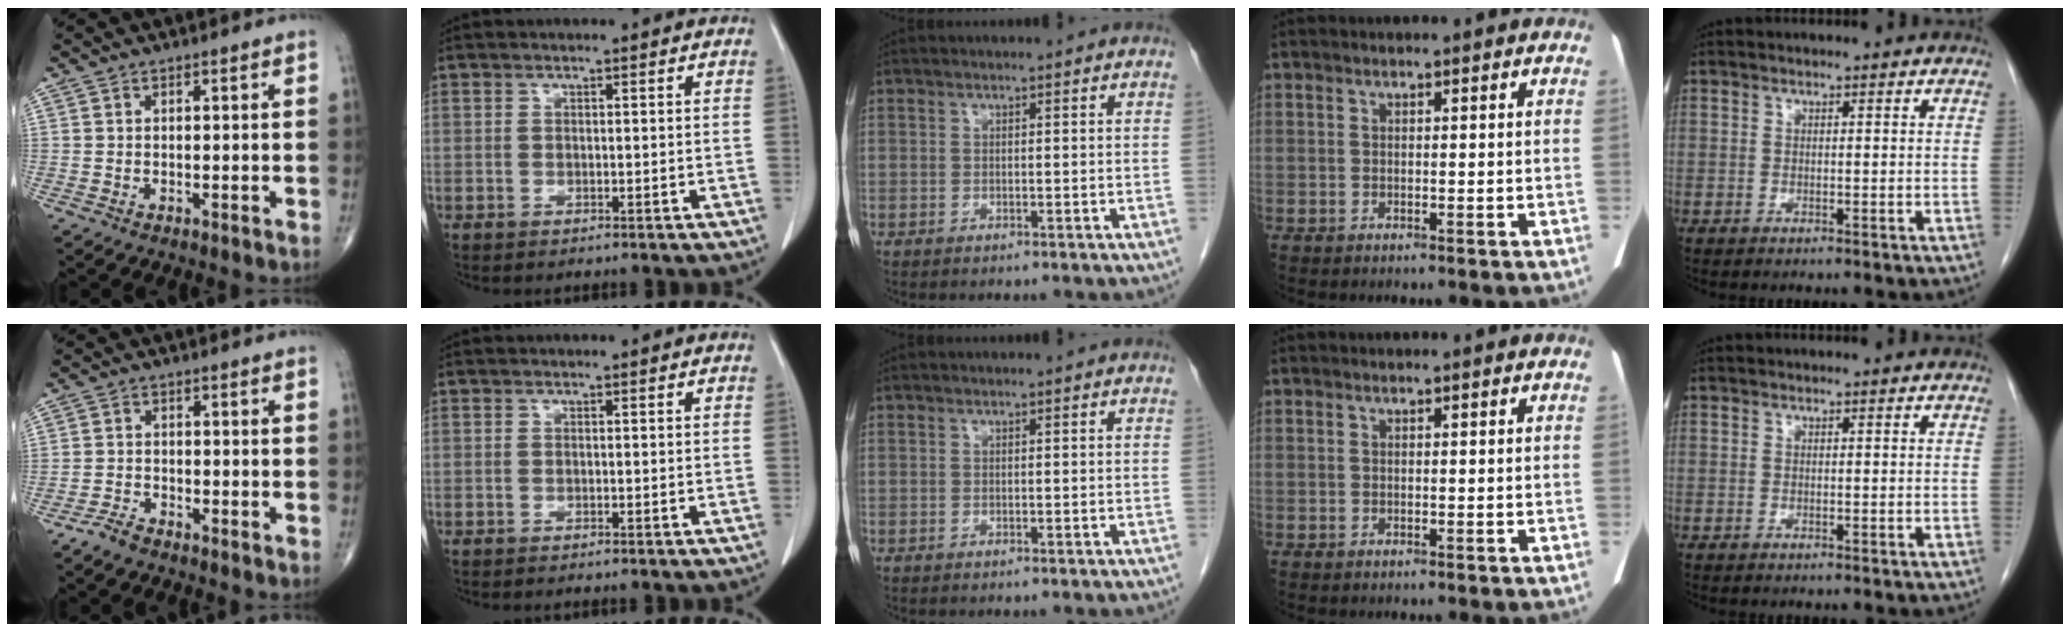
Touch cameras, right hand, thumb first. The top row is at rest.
{"thumb": {"total": 2.5, "force": [-2.2, 0.7, 0.9], "torque": [-0.023, 0.004, -0.046]}}